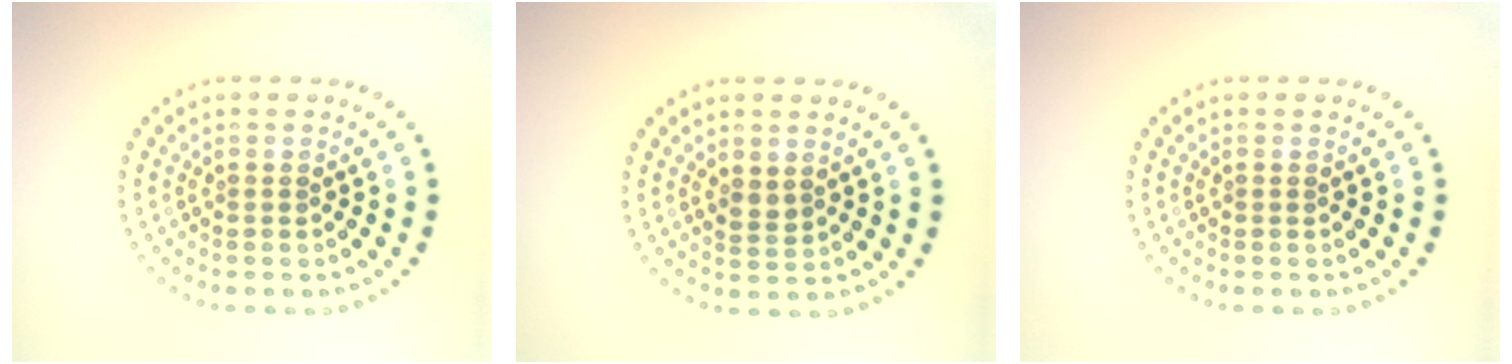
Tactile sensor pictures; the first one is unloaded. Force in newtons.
{"total": 1.2, "press": 1.1, "slide": 0.4}
{"total": 0.0}